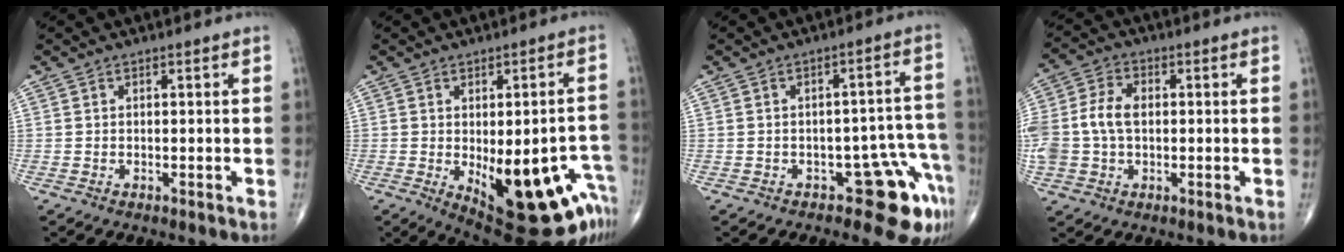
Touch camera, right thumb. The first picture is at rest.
{"total": 22.5, "force": [-8.3, 8.9, 18.9], "torque": [-0.164, 0.012, -0.086]}
{"total": 9.2, "force": [-5.4, 4.3, 6.1], "torque": [-0.027, 0.062, -0.067]}
{"total": 11.1, "force": [0.1, 7.8, 8.0], "torque": [-0.178, 0.023, 0.001]}